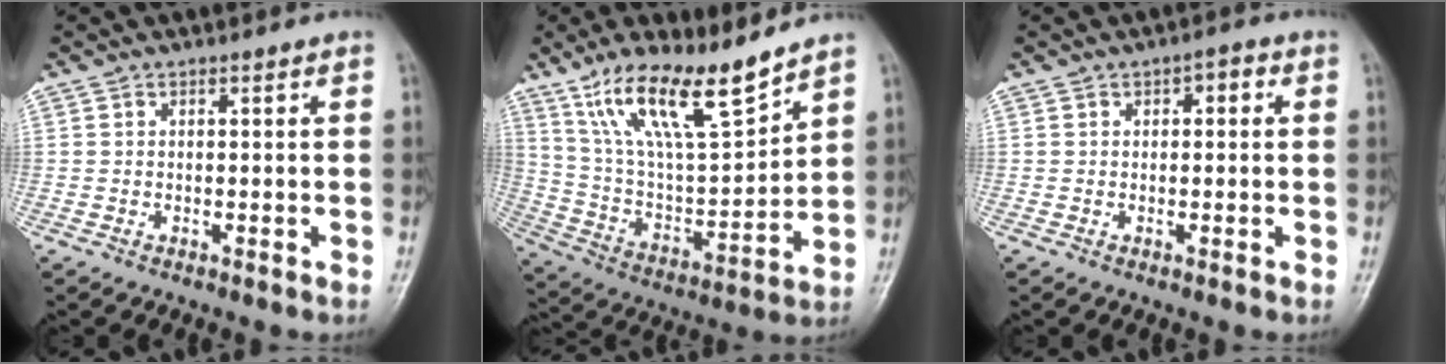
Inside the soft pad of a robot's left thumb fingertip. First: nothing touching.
{"total": 17.6, "force": [12.4, 4.3, 11.7], "torque": [-0.191, -0.057, 0.242]}
{"total": 2.7, "force": [0.8, 1.5, 2.0], "torque": [-0.014, 0.004, 0.005]}